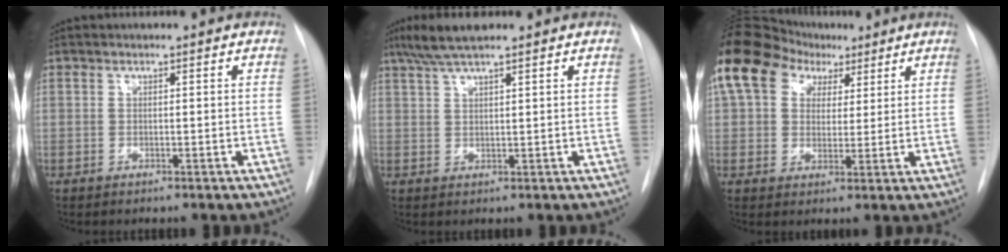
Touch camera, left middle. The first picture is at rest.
{"total": 5.5, "force": [4.3, 0.3, 3.5], "torque": [-0.074, 0.017, 0.082]}
{"total": 14.9, "force": [7.7, 10.3, 7.5], "torque": [-0.167, 0.067, 0.138]}